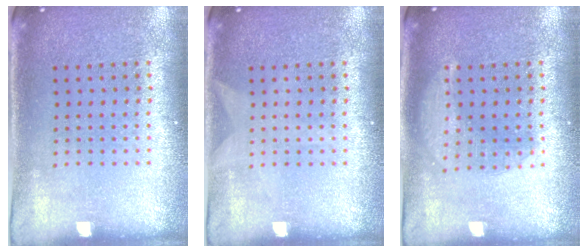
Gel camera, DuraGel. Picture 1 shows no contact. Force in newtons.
{"total": 0.6, "press": 0.6, "slide": 0.1}
{"total": 2.3, "press": 2.3, "slide": 0.3}